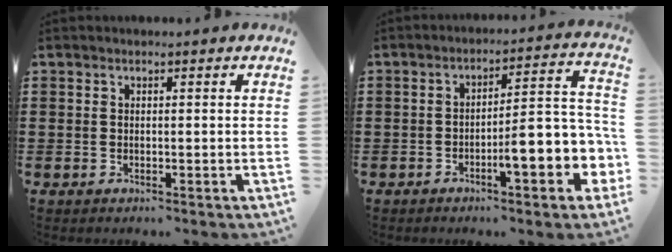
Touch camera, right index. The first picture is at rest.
{"total": 8.4, "force": [-3.2, 2.1, 7.4], "torque": [-0.105, -0.018, -0.057]}